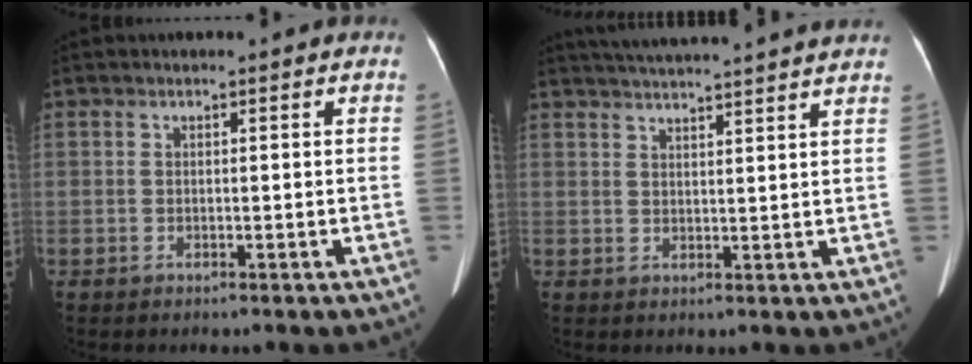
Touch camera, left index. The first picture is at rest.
{"total": 16.6, "force": [15.3, -0.3, 6.2], "torque": [-0.108, 0.008, 0.203]}